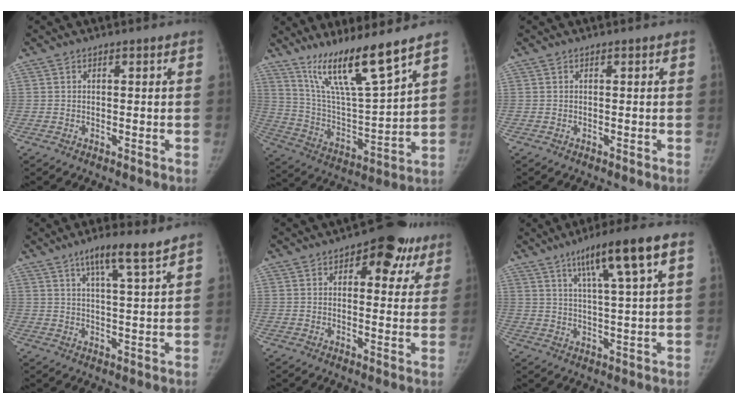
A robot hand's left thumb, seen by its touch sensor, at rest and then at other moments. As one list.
[{"total": 16.2, "force": [11.9, 1.4, 10.9], "torque": [-0.178, -0.072, 0.229]}, {"total": 0.0}, {"total": 7.6, "force": [5.1, 0.5, 5.6], "torque": [-0.093, -0.026, 0.086]}, {"total": 12.7, "force": [6.6, 6.6, 8.7], "torque": [-0.052, -0.013, 0.079]}, {"total": 12.4, "force": [6.0, 0.9, 10.8], "torque": [-0.178, -0.008, 0.096]}]